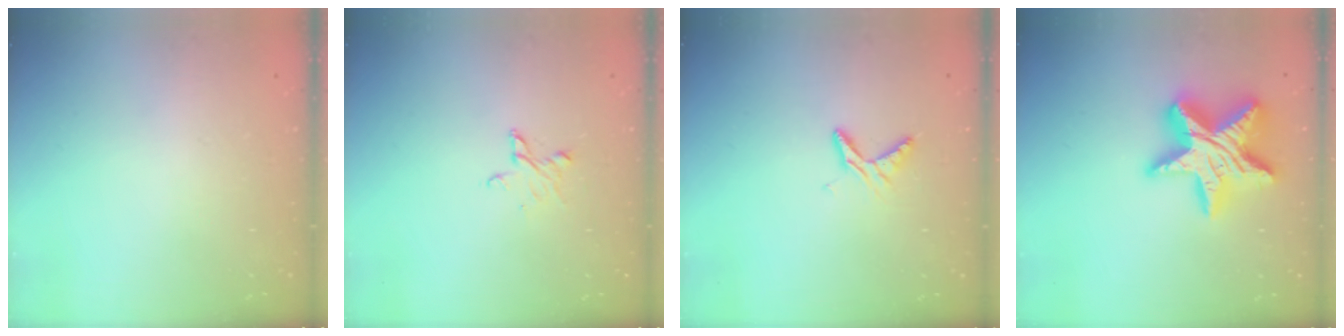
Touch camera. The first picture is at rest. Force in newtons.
{"total": 5.1, "press": 5.1, "slide": 0.5}
{"total": 5.6, "press": 5.6, "slide": 0.4}
{"total": 19.7, "press": 19.6, "slide": 1.9}